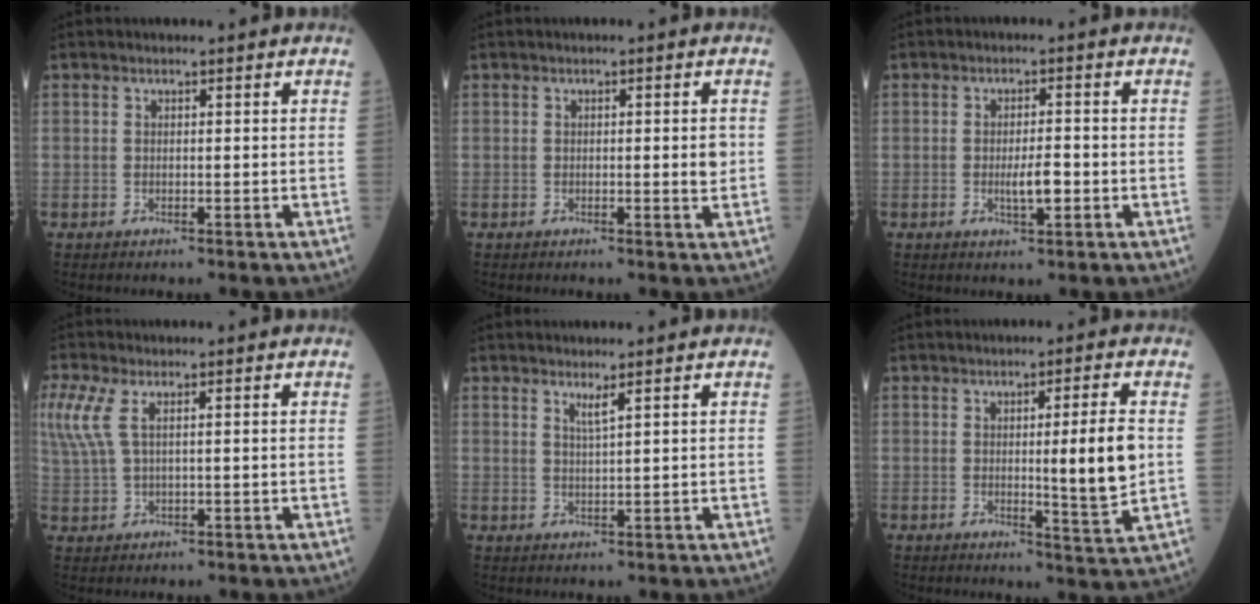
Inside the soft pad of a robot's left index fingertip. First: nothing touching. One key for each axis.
{"total": 1.5, "fx": -0.1, "fy": 0.1, "fz": 1.5, "tx": -0.018, "ty": -0.004, "tz": -0.003}
{"total": 3.4, "fx": -1.0, "fy": 0.7, "fz": 3.2, "tx": -0.057, "ty": -0.004, "tz": -0.017}
{"total": 7.4, "fx": 2.9, "fy": 3.0, "fz": 6.1, "tx": -0.174, "ty": 0.019, "tz": 0.063}
{"total": 1.5, "fx": 0.9, "fy": -0.5, "fz": 1.0, "tx": -0.021, "ty": -0.014, "tz": 0.018}
{"total": 7.1, "fx": 0.1, "fy": -0.6, "fz": 7.0, "tx": -0.103, "ty": -0.019, "tz": 0.001}